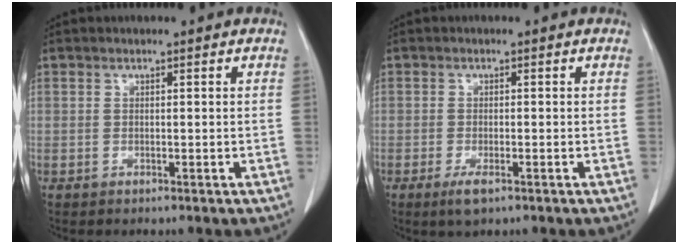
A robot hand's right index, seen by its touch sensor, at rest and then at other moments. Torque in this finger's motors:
{"motor_torque": [0.33, -0.31, 0.03, 0.04]}